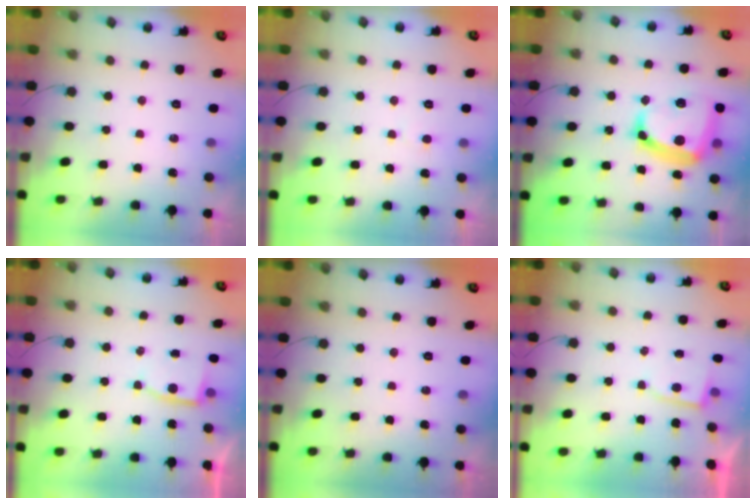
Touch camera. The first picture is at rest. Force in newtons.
{"total": 2.7, "press": 2.7, "slide": 0.3}
{"total": 17.0, "press": 16.9, "slide": 2.1}
{"total": 2.8, "press": 2.8, "slide": 0.3}
{"total": 0.0}
{"total": 2.1, "press": 2.1, "slide": 0.3}